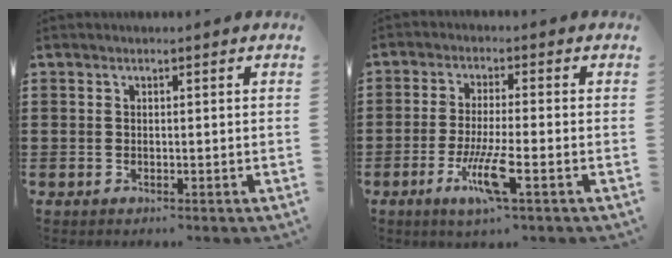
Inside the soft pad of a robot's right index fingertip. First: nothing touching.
{"total": 7.2, "force": [-3.0, 0.8, 6.5], "torque": [-0.129, -0.016, -0.056]}